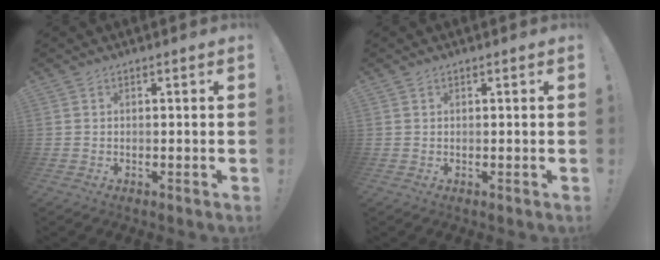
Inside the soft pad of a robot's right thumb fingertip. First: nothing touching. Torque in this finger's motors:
{"motor_torque": [-0.02, -0.22, -0.17, 0.08, 0.00]}